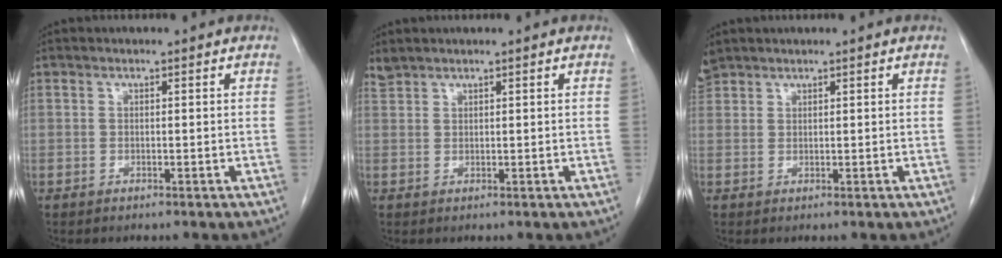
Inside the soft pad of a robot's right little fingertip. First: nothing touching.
{"total": 0.9, "force": [0.9, -0.1, -0.1], "torque": [-0.005, 0.006, 0.025]}
{"total": 2.5, "force": [2.1, 1.2, 0.3], "torque": [-0.016, 0.013, 0.046]}